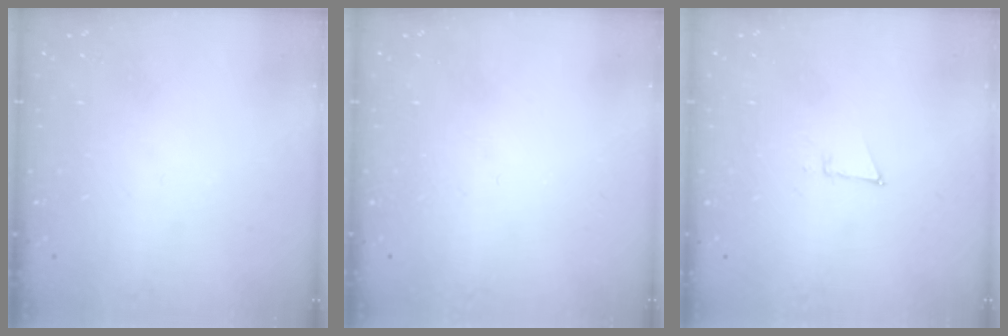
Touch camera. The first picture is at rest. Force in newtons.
{"total": 0.0}
{"total": 3.1, "press": 3.1, "slide": 0.7}